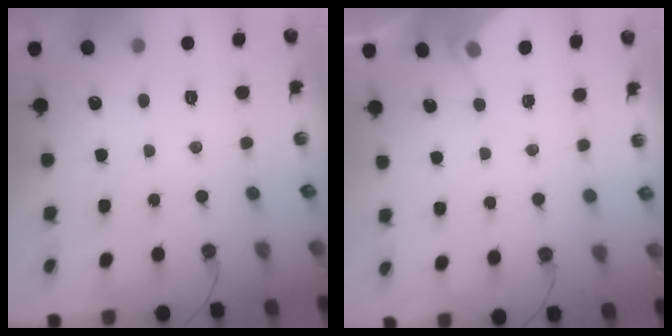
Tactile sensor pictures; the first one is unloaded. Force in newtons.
{"total": 3.6, "press": 3.5, "slide": 0.6}